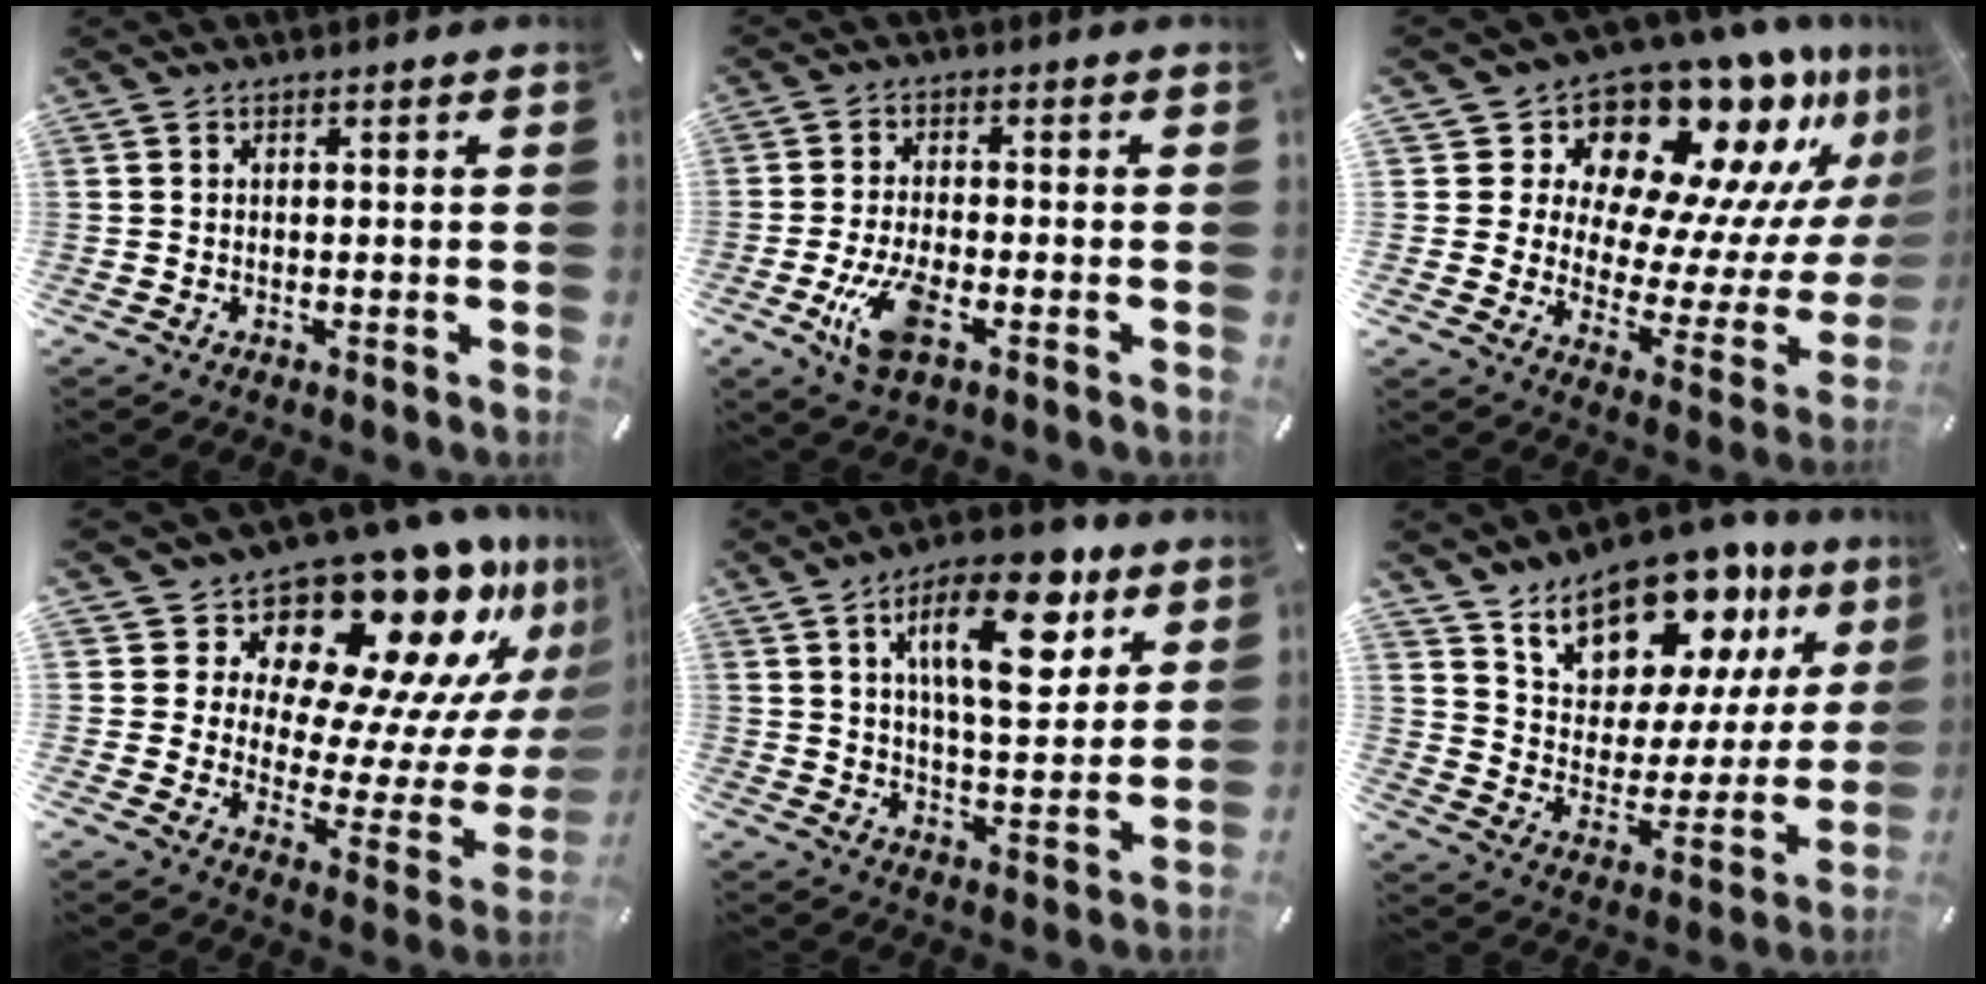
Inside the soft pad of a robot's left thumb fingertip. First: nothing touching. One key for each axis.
{"total": 8.7, "fx": -3.3, "fy": 3.9, "fz": 7.1, "tx": -0.156, "ty": -0.001, "tz": -0.057}
{"total": 16.9, "fx": 14.8, "fy": 6.7, "fz": 4.7, "tx": -0.050, "ty": -0.159, "tz": 0.245}
{"total": 19.6, "fx": 16.0, "fy": 7.9, "fz": 8.3, "tx": -0.088, "ty": -0.158, "tz": 0.261}
{"total": 18.0, "fx": 8.8, "fy": 8.0, "fz": 13.5, "tx": -0.204, "ty": -0.023, "tz": 0.140}
{"total": 17.4, "fx": 13.7, "fy": 8.8, "fz": 6.1, "tx": -0.097, "ty": -0.115, "tz": 0.241}